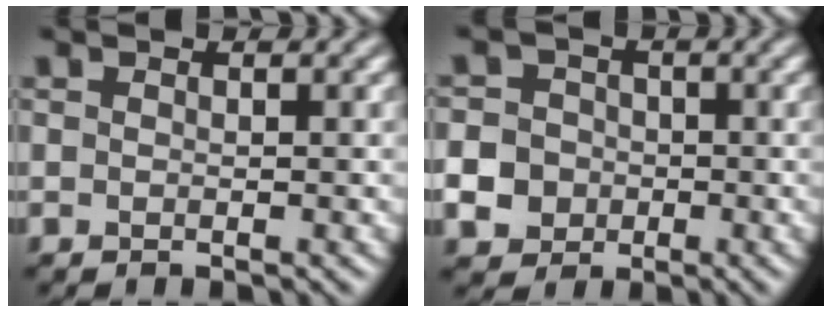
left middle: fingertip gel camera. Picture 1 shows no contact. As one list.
[{"total": 4.6, "force": [-1.3, 4.3, 1.1], "torque": [-0.012, 0.004, -0.046]}]